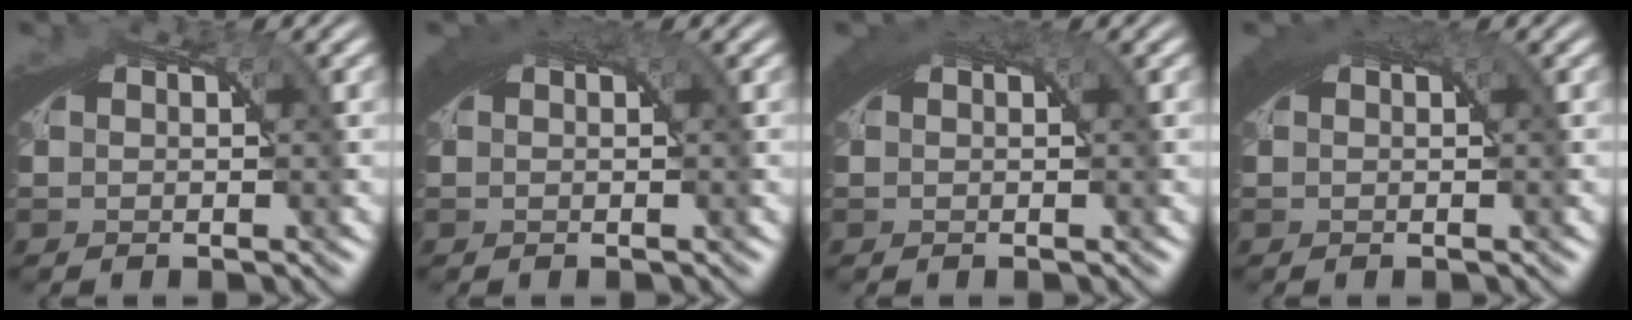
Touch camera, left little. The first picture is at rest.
{"total": 2.3, "force": [1.2, 0.6, 1.9], "torque": [-0.023, 0.010, 0.014]}
{"total": 1.9, "force": [1.1, 0.4, 1.5], "torque": [-0.017, 0.010, 0.012]}
{"total": 2.2, "force": [1.1, 0.6, 1.8], "torque": [-0.021, 0.009, 0.014]}